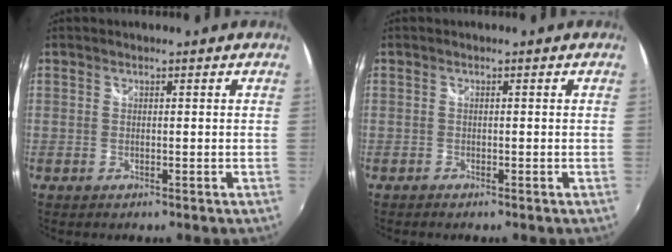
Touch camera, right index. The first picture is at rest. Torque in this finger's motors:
{"motor_torque": [0.10, -0.06, 0.12, 0.01]}